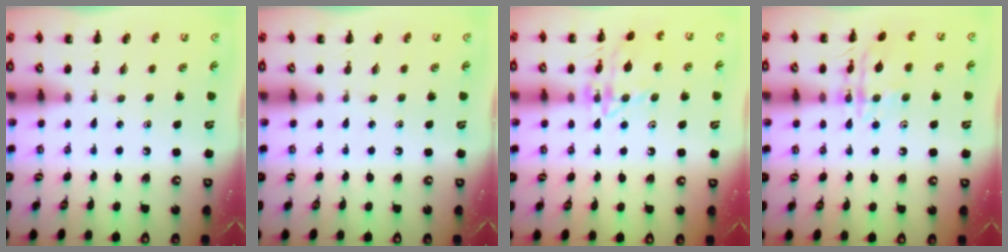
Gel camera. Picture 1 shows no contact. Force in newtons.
{"total": 0.0}
{"total": 14.8, "press": 14.8, "slide": 0.9}
{"total": 13.0, "press": 13.0, "slide": 0.7}